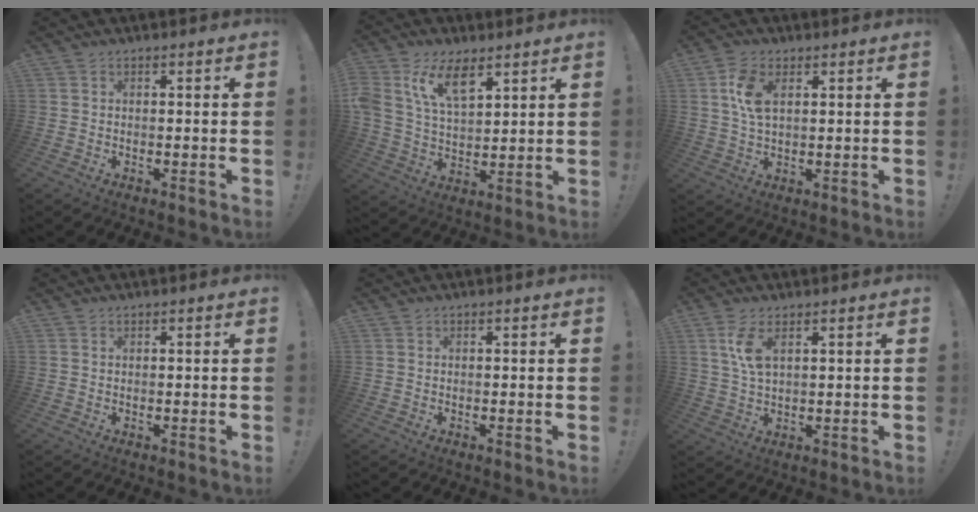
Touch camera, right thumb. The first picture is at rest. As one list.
[{"total": 12.8, "force": [7.0, 6.6, 8.4], "torque": [-0.172, -0.022, 0.130]}, {"total": 7.5, "force": [2.4, 4.0, 5.9], "torque": [-0.118, -0.001, 0.040]}, {"total": 0.0}, {"total": 0.0}, {"total": 6.5, "force": [2.4, 2.5, 5.4], "torque": [-0.110, -0.009, 0.038]}]